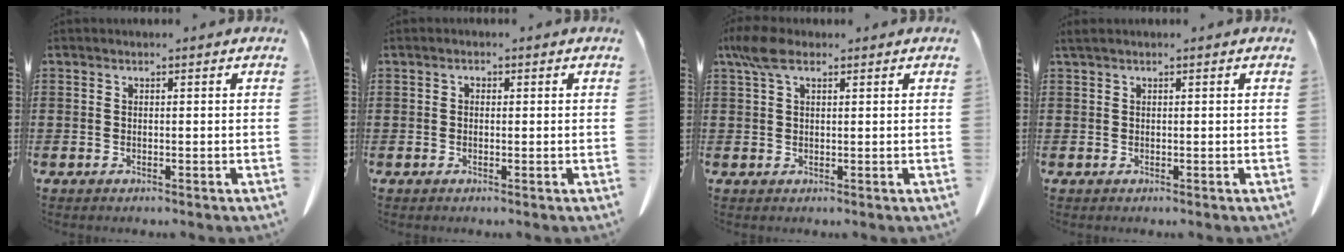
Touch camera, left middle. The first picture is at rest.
{"total": 0.7, "force": [-0.1, 0.6, 0.4], "torque": [-0.011, 0.002, -0.001]}
{"total": 4.6, "force": [2.2, 2.0, 3.5], "torque": [-0.082, 0.004, 0.040]}
{"total": 0.6, "force": [0.4, 0.0, 0.4], "torque": [-0.010, 0.000, 0.008]}